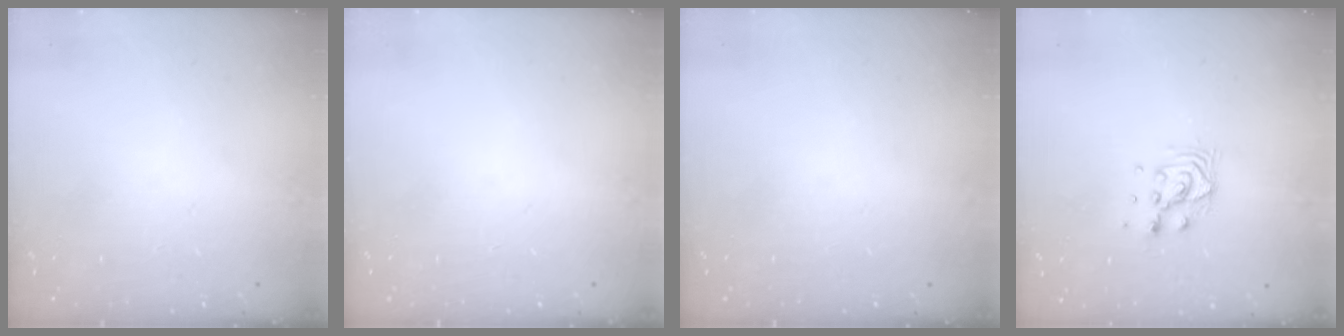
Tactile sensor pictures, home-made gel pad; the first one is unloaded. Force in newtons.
{"total": 0.0}
{"total": 0.0}
{"total": 6.9, "press": 6.9, "slide": 0.4}